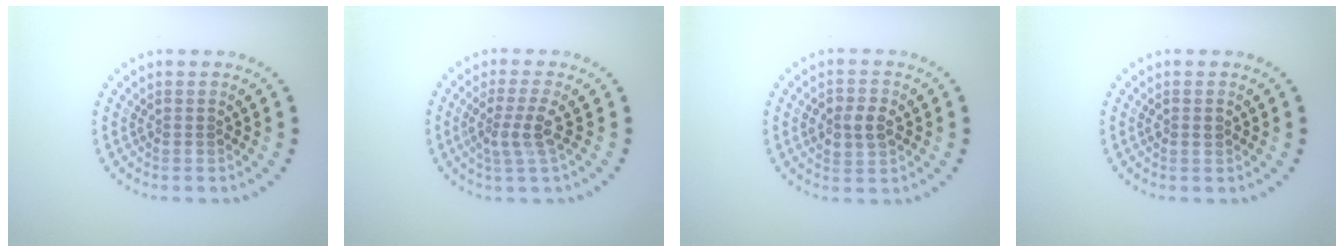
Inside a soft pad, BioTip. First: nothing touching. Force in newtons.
{"total": 2.6, "press": 2.0, "slide": 1.6}
{"total": 2.8, "press": 2.8, "slide": 0.1}
{"total": 1.1, "press": 1.1, "slide": 0.0}